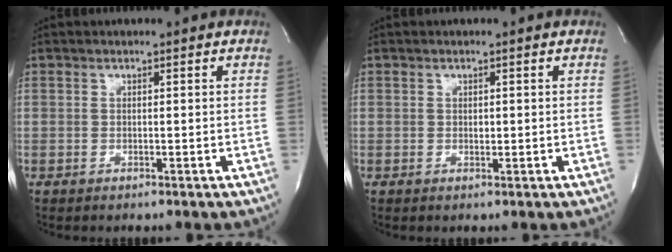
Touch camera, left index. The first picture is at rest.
{"total": 0.6, "force": [0.1, 0.4, 0.5], "torque": [-0.006, 0.000, 0.001]}